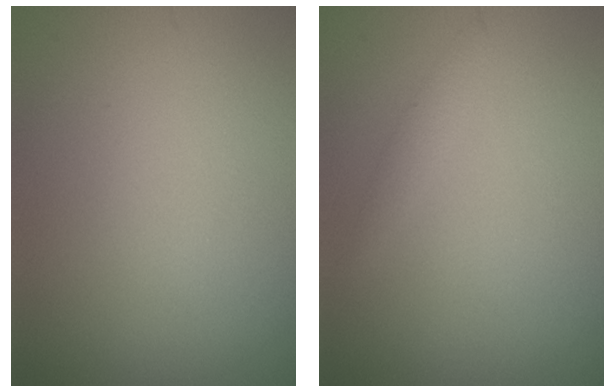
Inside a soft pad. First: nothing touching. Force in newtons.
{"total": 0.8, "press": 0.8, "slide": 0.1}